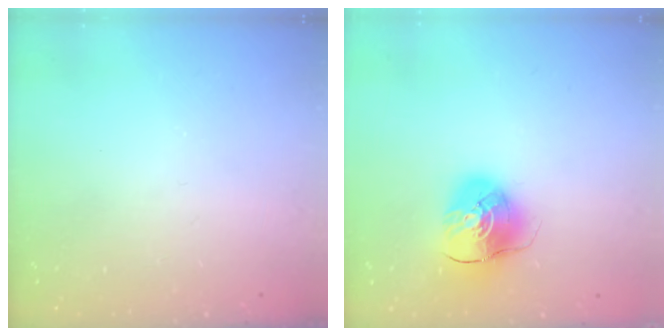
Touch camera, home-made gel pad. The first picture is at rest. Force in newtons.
{"total": 8.9, "press": 8.9, "slide": 1.2}